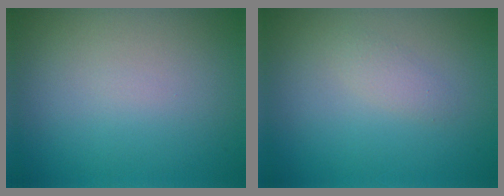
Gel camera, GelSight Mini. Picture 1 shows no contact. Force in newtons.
{"total": 1.2, "press": 1.2, "slide": 0.0}